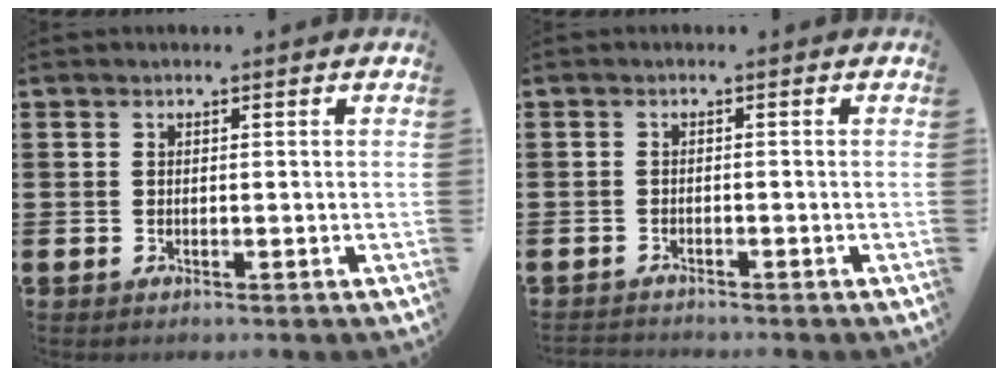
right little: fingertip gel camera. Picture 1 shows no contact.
{"total": 0.9, "force": [-0.9, 0.0, -0.1], "torque": [-0.002, 0.000, -0.019]}